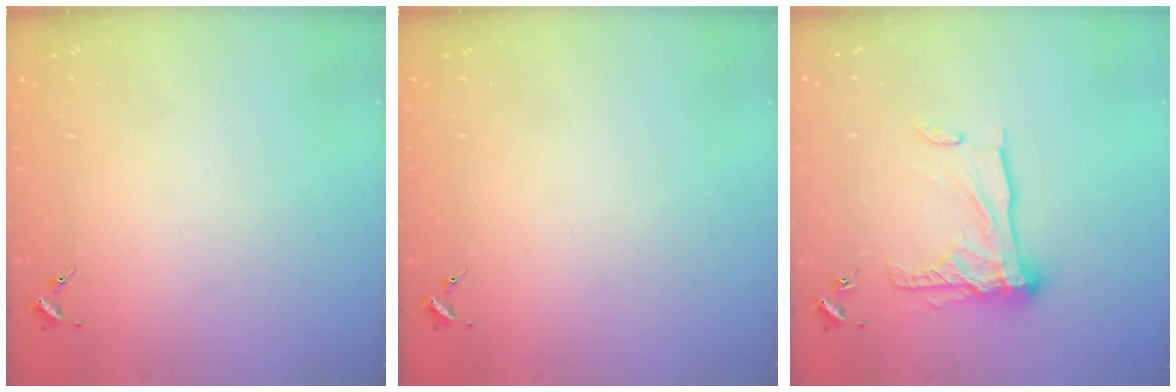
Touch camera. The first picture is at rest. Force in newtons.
{"total": 0.0}
{"total": 16.2, "press": 16.2, "slide": 1.3}